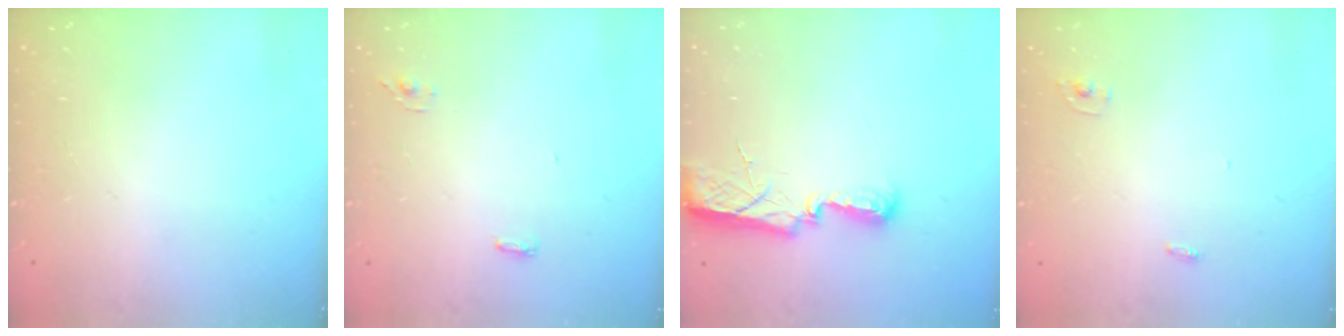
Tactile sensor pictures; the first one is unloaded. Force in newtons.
{"total": 3.6, "press": 3.2, "slide": 1.6}
{"total": 7.8, "press": 7.7, "slide": 1.2}
{"total": 2.4, "press": 2.4, "slide": 0.2}